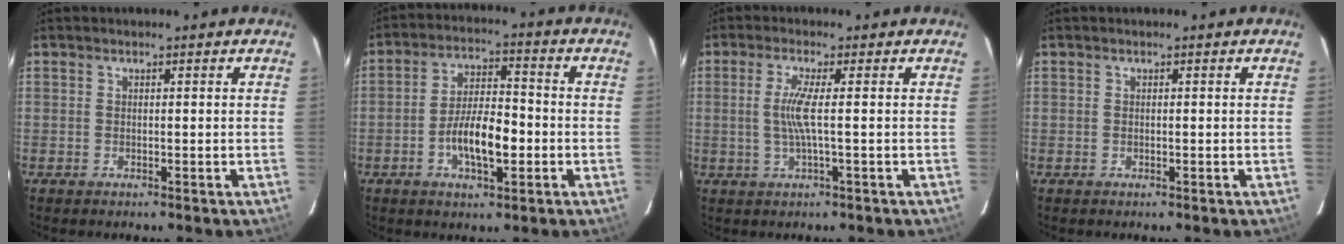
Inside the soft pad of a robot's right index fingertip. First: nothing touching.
{"total": 9.4, "force": [-2.9, 3.4, 8.2], "torque": [-0.160, 0.005, -0.048]}
{"total": 4.3, "force": [-0.1, -0.7, 4.2], "torque": [-0.089, -0.003, 0.000]}
{"total": 0.0}